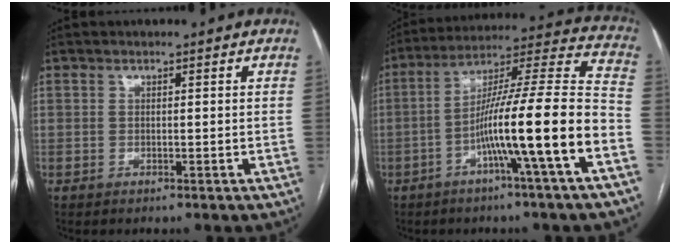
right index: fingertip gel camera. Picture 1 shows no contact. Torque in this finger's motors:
{"motor_torque": [2.14, 0.00, 1.05, 0.21]}